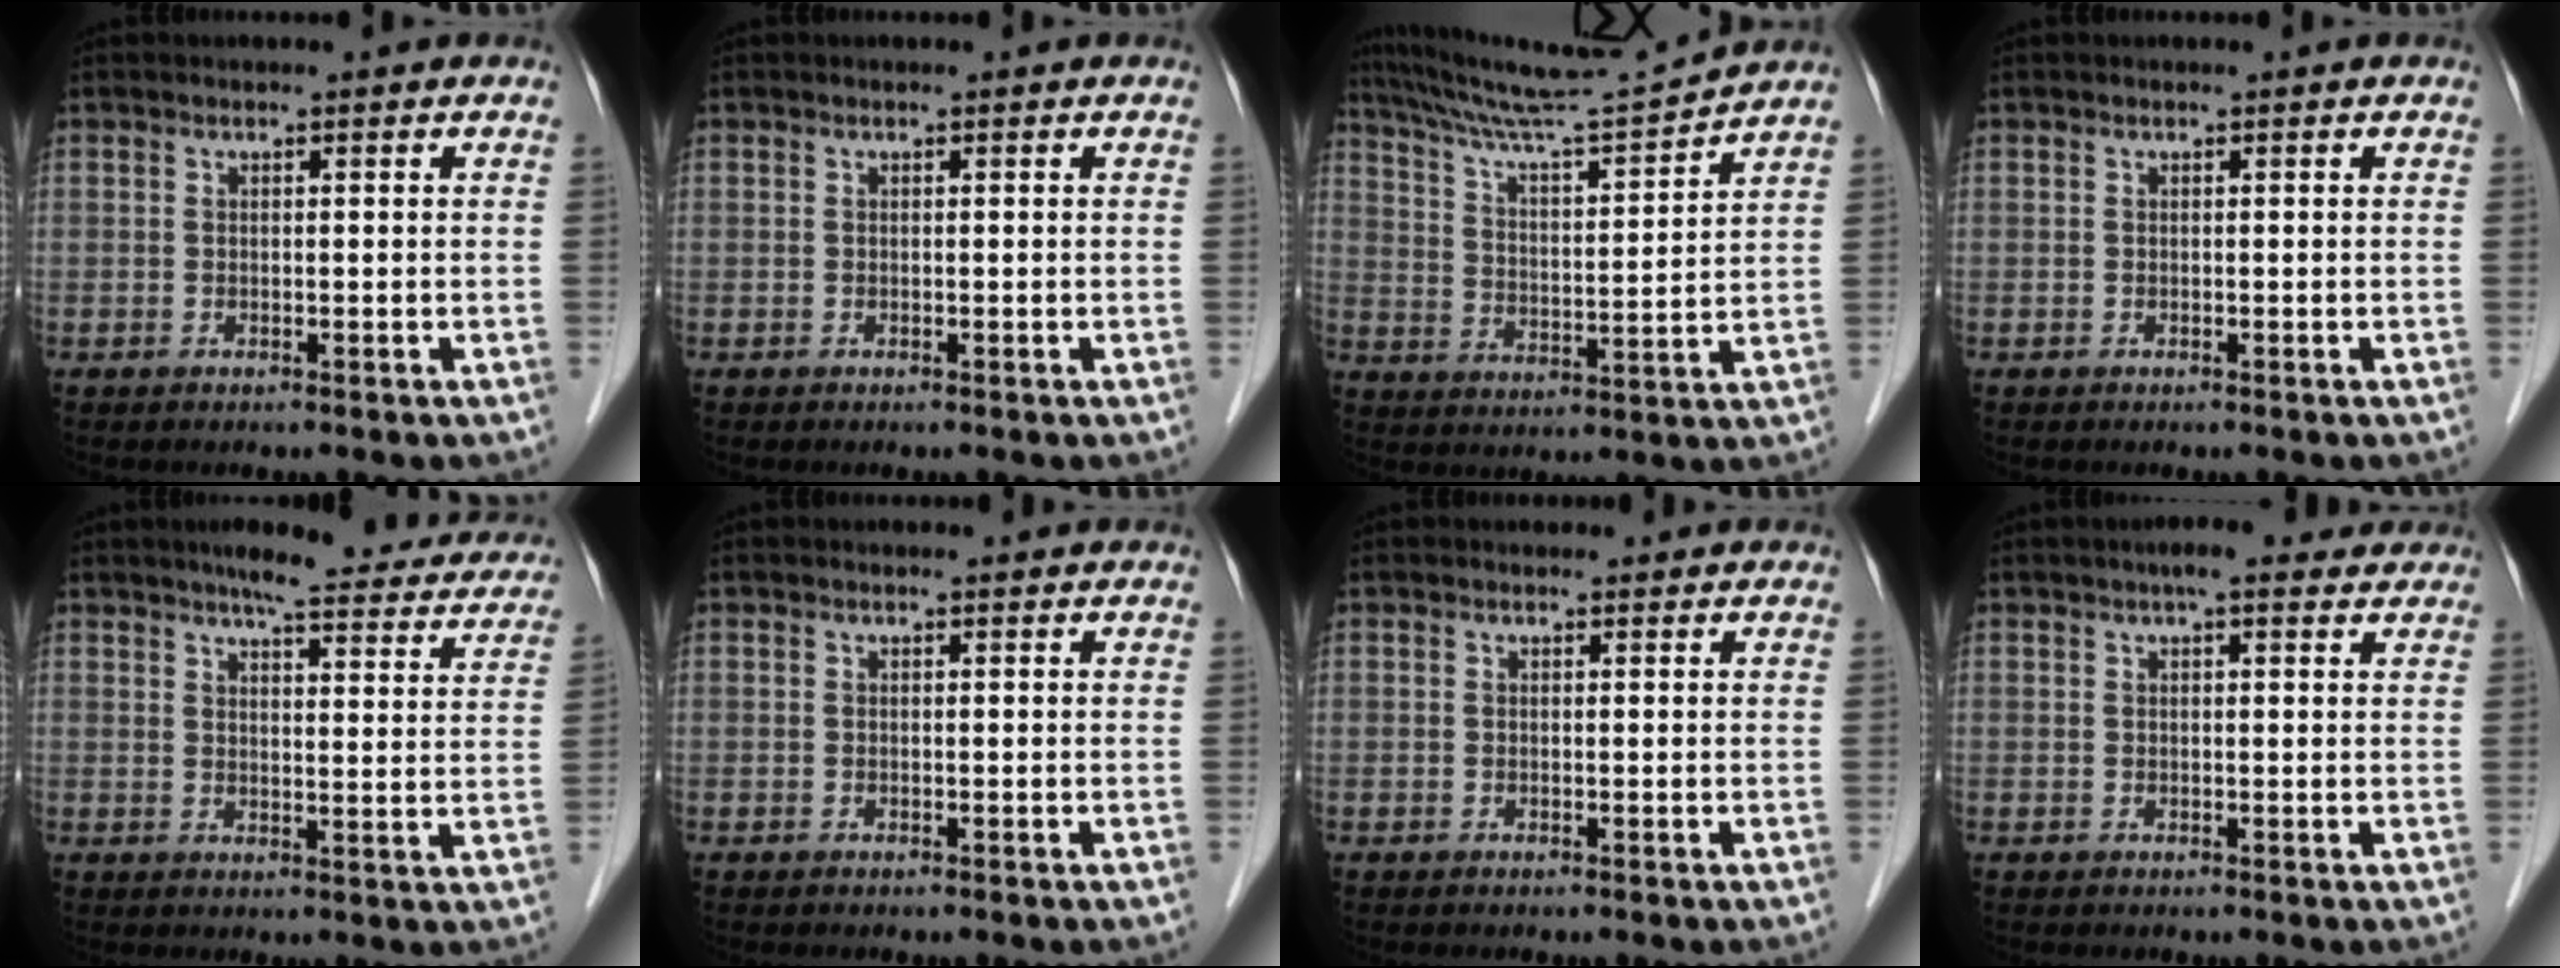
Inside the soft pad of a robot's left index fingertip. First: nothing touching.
{"total": 0.0}
{"total": 12.8, "force": [12.1, -2.3, 3.5], "torque": [-0.069, -0.020, 0.206]}
{"total": 0.0}
{"total": 16.9, "force": [14.8, 3.3, 7.5], "torque": [-0.078, 0.004, 0.168]}
{"total": 0.7, "force": [0.7, 0.2, 0.1], "torque": [-0.010, 0.001, 0.006]}
{"total": 0.9, "force": [0.8, 0.4, 0.0], "torque": [-0.006, 0.003, 0.008]}
{"total": 5.8, "force": [4.4, 1.6, 3.4], "torque": [-0.042, 0.029, 0.056]}